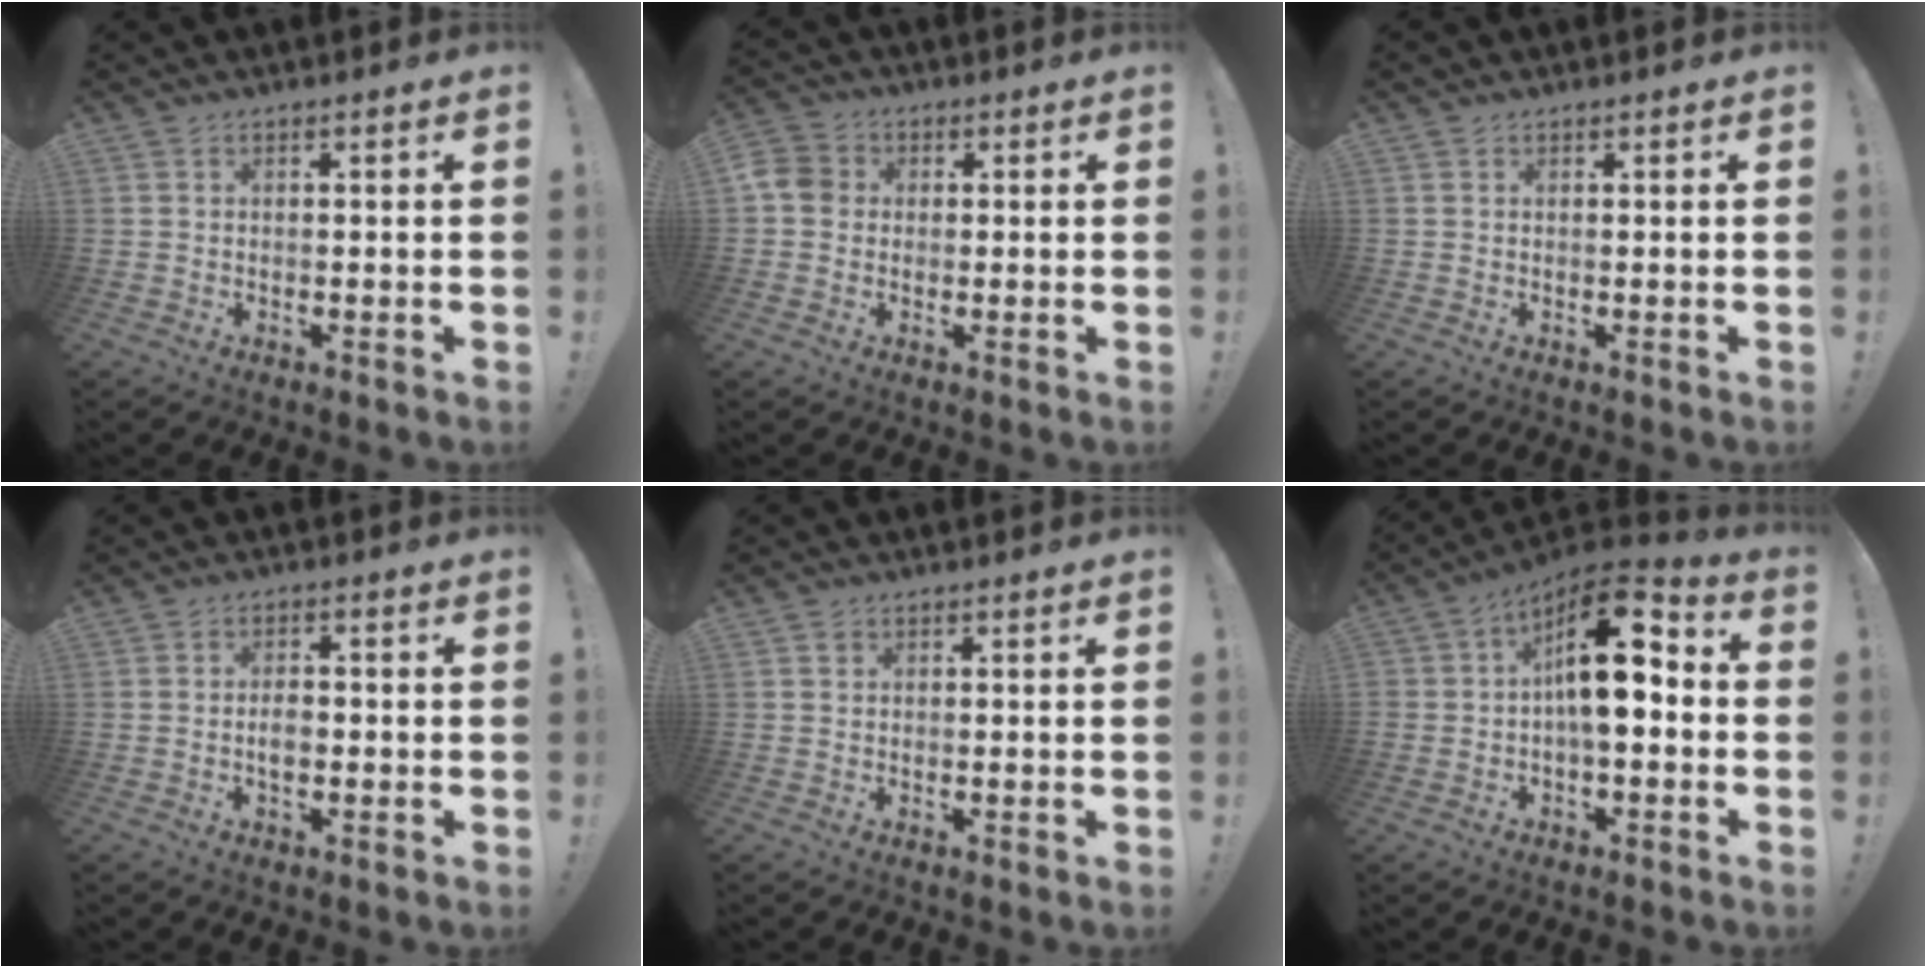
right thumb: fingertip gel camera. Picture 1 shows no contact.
{"total": 6.4, "force": [0.1, 5.5, 3.2], "torque": [-0.053, 0.016, 0.005]}
{"total": 0.6, "force": [0.5, 0.3, 0.1], "torque": [0.002, -0.003, 0.008]}
{"total": 3.2, "force": [-1.0, 1.7, 2.5], "torque": [-0.029, 0.002, -0.020]}
{"total": 0.9, "force": [0.5, 0.7, 0.2], "torque": [0.005, -0.002, 0.009]}
{"total": 16.3, "force": [1.9, 8.6, 13.7], "torque": [-0.210, 0.009, 0.031]}